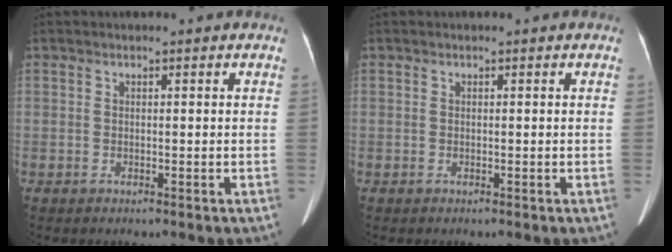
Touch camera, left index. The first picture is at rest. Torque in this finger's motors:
{"motor_torque": [0.00, 0.00, 0.00, 0.00]}